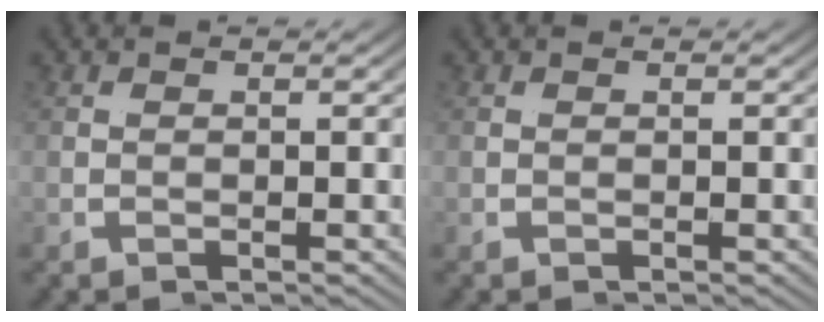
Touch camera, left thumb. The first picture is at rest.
{"total": 0.0}